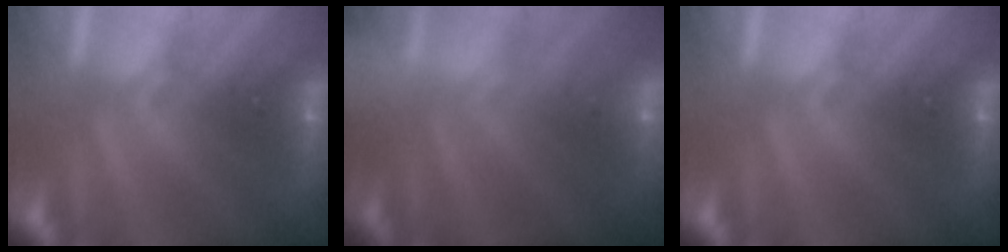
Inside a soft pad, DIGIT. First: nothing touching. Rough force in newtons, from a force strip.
{"total": 2.1}
{"total": 0.0}